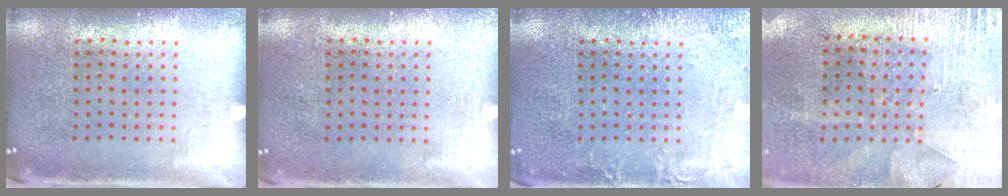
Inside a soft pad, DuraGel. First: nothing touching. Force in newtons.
{"total": 0.0}
{"total": 2.1, "press": 2.1, "slide": 0.1}
{"total": 2.7, "press": 2.4, "slide": 1.3}